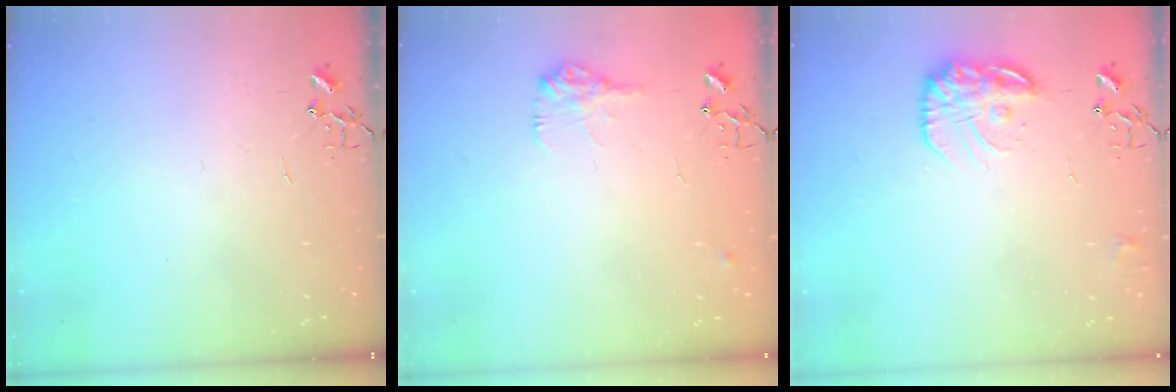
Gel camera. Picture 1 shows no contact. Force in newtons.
{"total": 9.5, "press": 9.5, "slide": 0.4}
{"total": 14.8, "press": 14.8, "slide": 0.8}